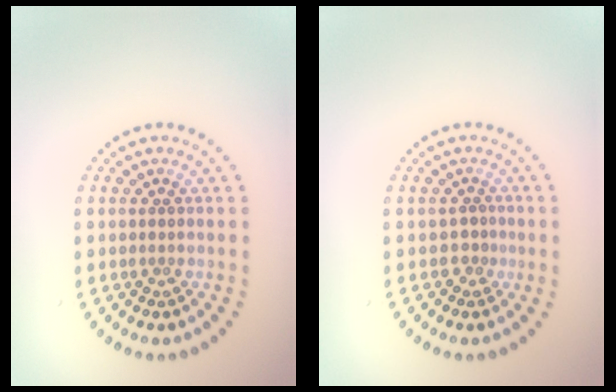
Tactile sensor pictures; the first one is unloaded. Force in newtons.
{"total": 1.0, "press": 0.8, "slide": 0.7}